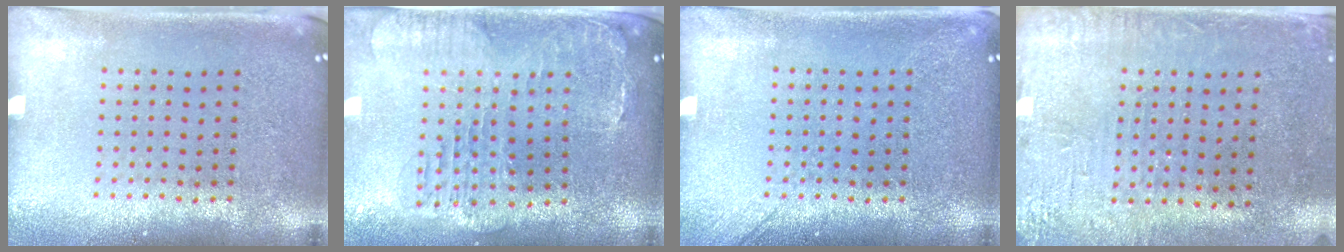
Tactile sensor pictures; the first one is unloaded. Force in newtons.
{"total": 1.5, "press": 1.4, "slide": 0.4}
{"total": 1.2, "press": 1.2, "slide": 0.2}
{"total": 3.2, "press": 2.6, "slide": 1.8}